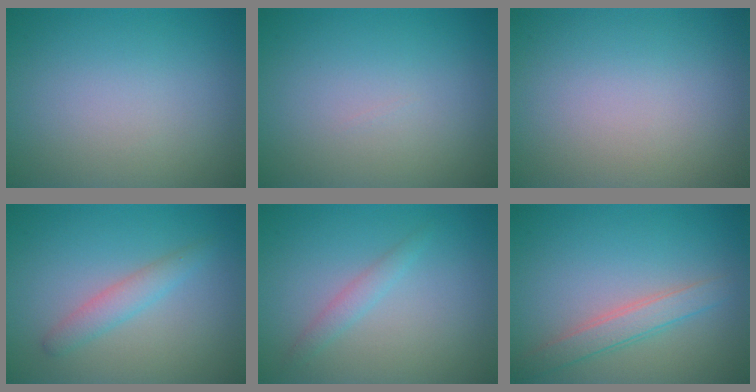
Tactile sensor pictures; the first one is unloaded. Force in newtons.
{"total": 0.0}
{"total": 0.0}
{"total": 2.1, "press": 2.1, "slide": 0.1}
{"total": 1.3, "press": 1.3, "slide": 0.1}
{"total": 2.5, "press": 2.5, "slide": 0.1}